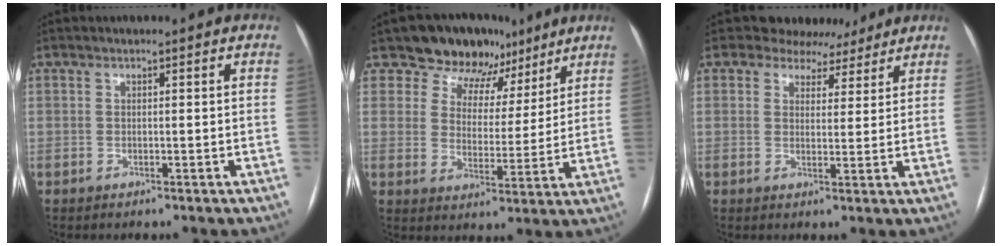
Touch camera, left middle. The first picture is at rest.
{"total": 11.1, "force": [8.5, 6.9, 2.0], "torque": [-0.020, 0.014, 0.115]}
{"total": 6.4, "force": [5.3, 3.5, 0.1], "torque": [0.007, 0.005, 0.063]}